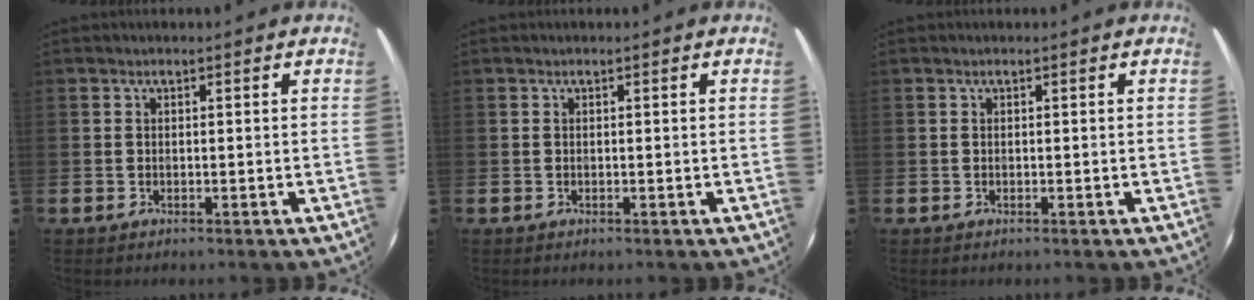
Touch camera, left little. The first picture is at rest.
{"total": 0.0}
{"total": 0.0}